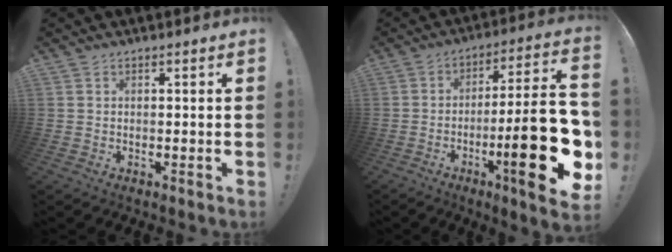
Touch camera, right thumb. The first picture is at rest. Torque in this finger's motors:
{"motor_torque": [1.89, 3.12, 1.54, -1.23, 0.27]}